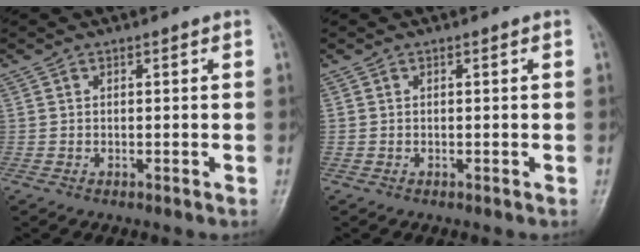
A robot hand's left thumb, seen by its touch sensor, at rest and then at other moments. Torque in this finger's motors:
{"motor_torque": [0.00, 0.00, -0.02, 0.00, 0.00]}